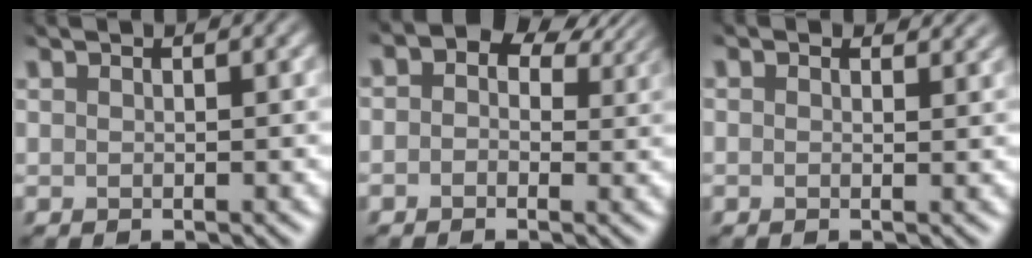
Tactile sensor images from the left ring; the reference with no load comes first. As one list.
[{"total": 6.1, "force": [2.6, 4.4, 3.3], "torque": [-0.052, 0.004, 0.009]}, {"total": 2.0, "force": [1.7, 0.7, 0.6], "torque": [-0.015, 0.002, 0.014]}]